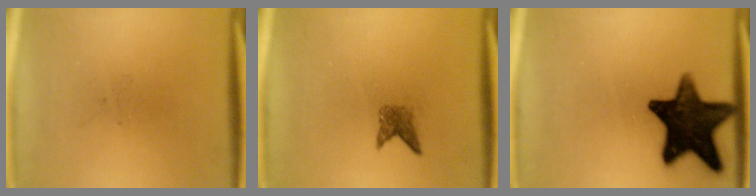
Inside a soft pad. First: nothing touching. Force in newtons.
{"total": 1.9}
{"total": 15.3}